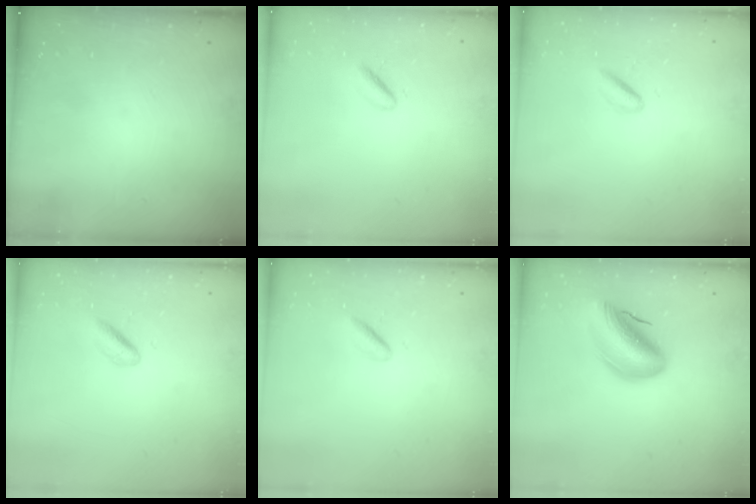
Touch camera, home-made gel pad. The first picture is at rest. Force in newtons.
{"total": 2.7, "press": 2.6, "slide": 0.8}
{"total": 2.9, "press": 2.8, "slide": 0.6}
{"total": 2.4, "press": 2.2, "slide": 1.0}
{"total": 1.5, "press": 1.3, "slide": 0.7}
{"total": 13.4, "press": 12.9, "slide": 3.6}